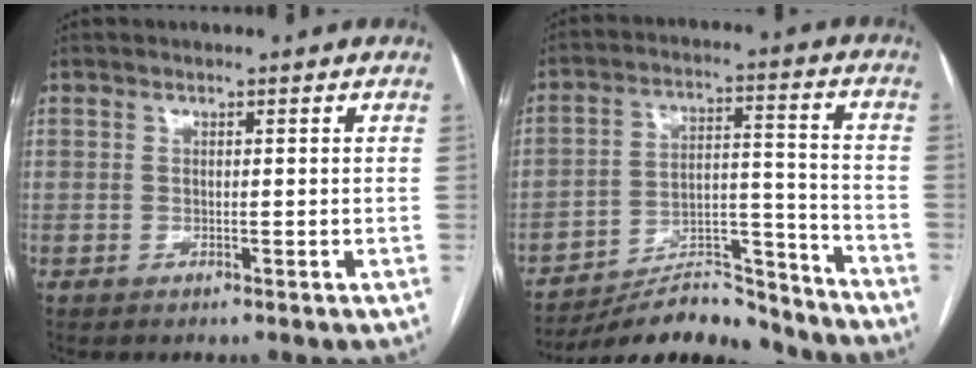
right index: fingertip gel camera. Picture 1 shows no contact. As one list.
[{"total": 16.2, "force": [-15.5, 3.1, 3.2], "torque": [-0.049, 0.039, -0.242]}]